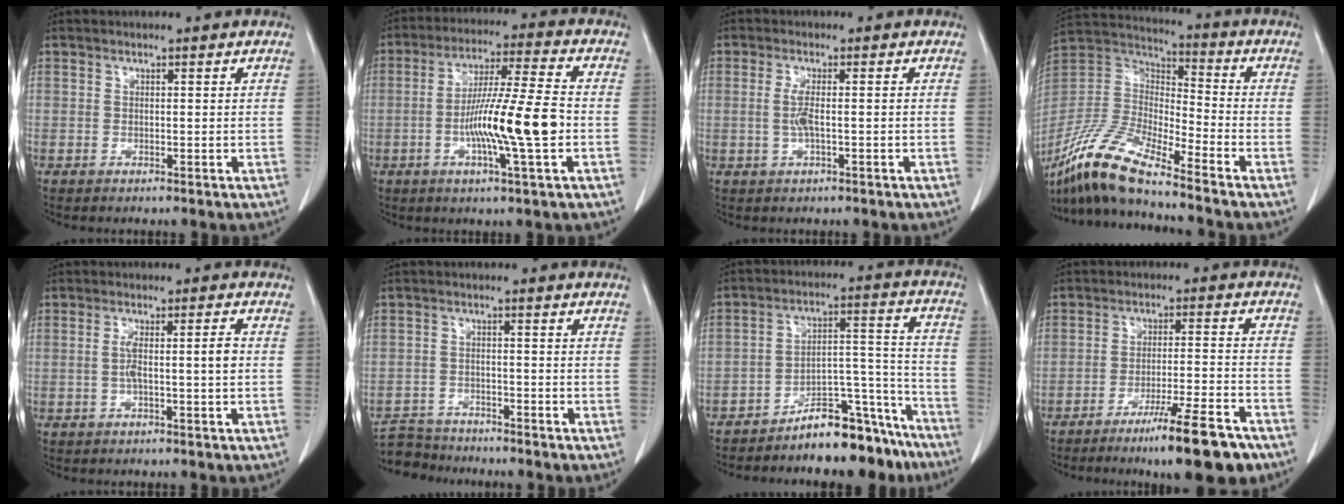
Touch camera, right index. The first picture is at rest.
{"total": 13.0, "force": [-2.7, 0.0, 12.7], "torque": [-0.230, -0.005, -0.051]}
{"total": 2.8, "force": [-0.3, 0.3, 2.7], "torque": [-0.062, -0.002, -0.006]}
{"total": 14.7, "force": [-12.0, 1.7, 8.3], "torque": [-0.177, -0.007, -0.234]}
{"total": 4.5, "force": [-0.3, 0.1, 4.4], "torque": [-0.082, 0.008, -0.004]}
{"total": 5.7, "force": [-5.3, 1.9, -0.1], "torque": [0.005, -0.009, -0.094]}
{"total": 13.5, "force": [-11.8, 4.2, 4.9], "torque": [-0.038, 0.081, -0.186]}
{"total": 12.5, "force": [-8.9, 0.9, 8.7], "torque": [-0.123, -0.012, -0.138]}